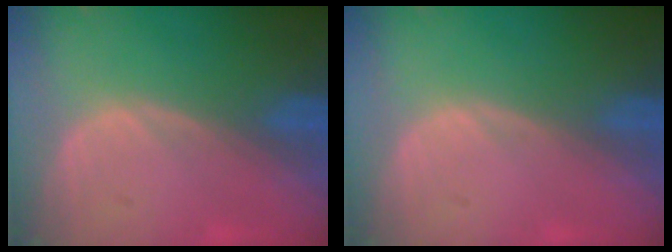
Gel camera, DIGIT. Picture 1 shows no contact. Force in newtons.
{"total": 0.0}